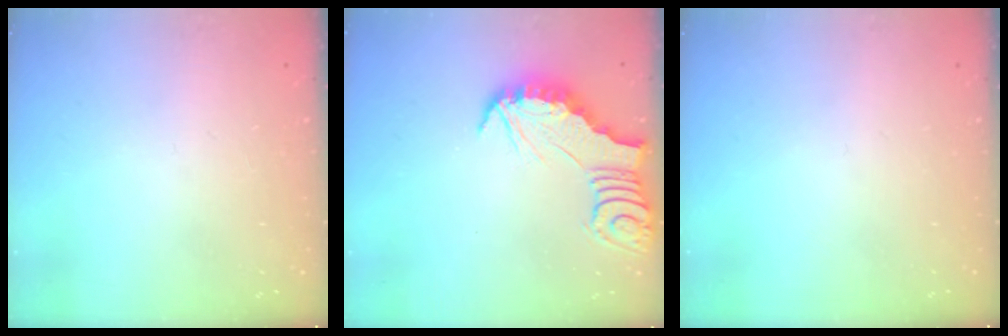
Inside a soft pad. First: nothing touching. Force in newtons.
{"total": 2.8, "press": 2.7, "slide": 0.3}
{"total": 0.0}